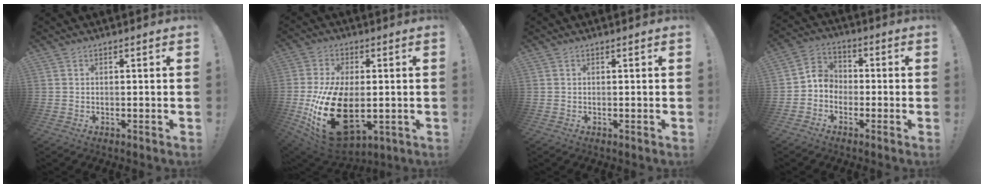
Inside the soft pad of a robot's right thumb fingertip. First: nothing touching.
{"total": 24.9, "force": [-3.2, 14.3, 20.1], "torque": [-0.380, 0.002, -0.033]}
{"total": 0.0}
{"total": 6.5, "force": [-3.0, 5.2, 2.3], "torque": [-0.047, 0.031, -0.051]}